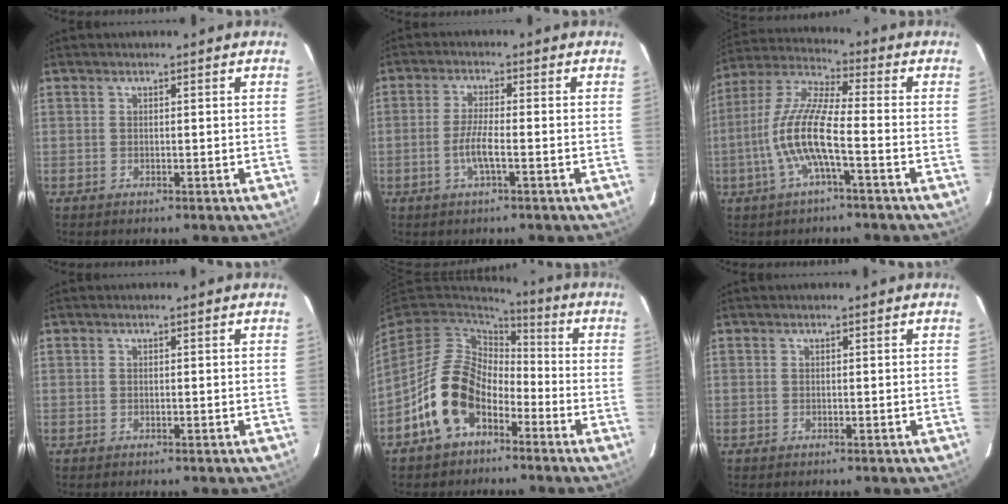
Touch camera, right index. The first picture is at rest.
{"total": 4.5, "force": [-1.6, 0.4, 4.2], "torque": [-0.087, -0.001, -0.033]}
{"total": 11.8, "force": [-3.4, 1.9, 11.1], "torque": [-0.237, 0.005, -0.072]}
{"total": 0.0}
{"total": 13.7, "force": [-6.1, 9.2, 8.1], "torque": [-0.173, 0.015, -0.105]}
{"total": 0.0}